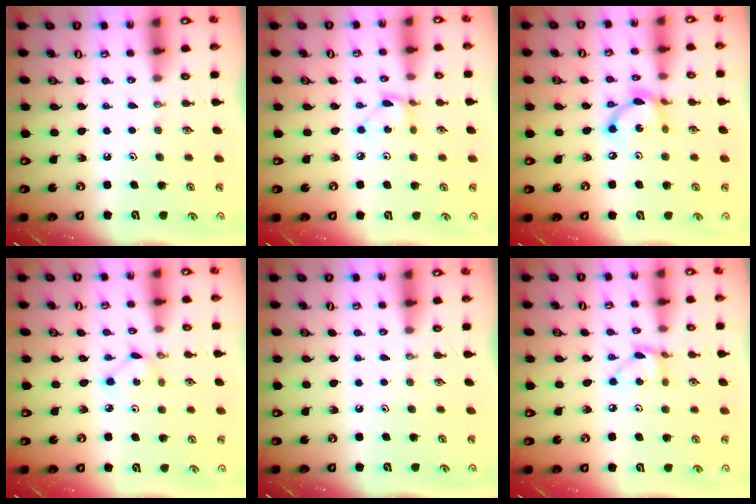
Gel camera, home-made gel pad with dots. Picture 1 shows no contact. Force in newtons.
{"total": 2.9, "press": 2.9, "slide": 0.2}
{"total": 10.9, "press": 10.9, "slide": 0.6}
{"total": 2.3, "press": 2.3, "slide": 0.2}
{"total": 0.0}
{"total": 4.5, "press": 4.5, "slide": 0.2}